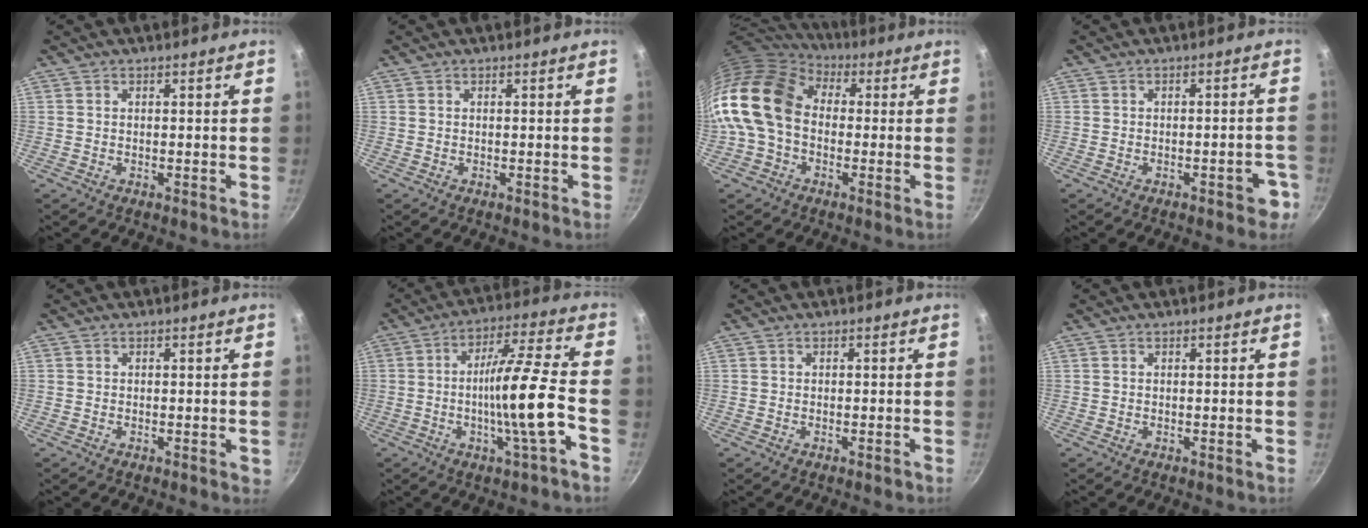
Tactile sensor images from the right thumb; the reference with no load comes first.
{"total": 0.0}
{"total": 17.0, "force": [0.4, 12.5, 11.4], "torque": [-0.213, 0.032, -0.011]}
{"total": 4.2, "force": [-2.2, 1.8, 3.1], "torque": [-0.016, 0.024, -0.021]}
{"total": 1.1, "force": [-0.3, 0.7, 0.7], "torque": [-0.004, 0.001, -0.006]}
{"total": 13.5, "force": [-3.8, 0.8, 13.0], "torque": [-0.207, 0.031, -0.068]}
{"total": 0.7, "force": [-0.5, 0.4, 0.3], "torque": [-0.004, 0.003, -0.004]}
{"total": 0.0}